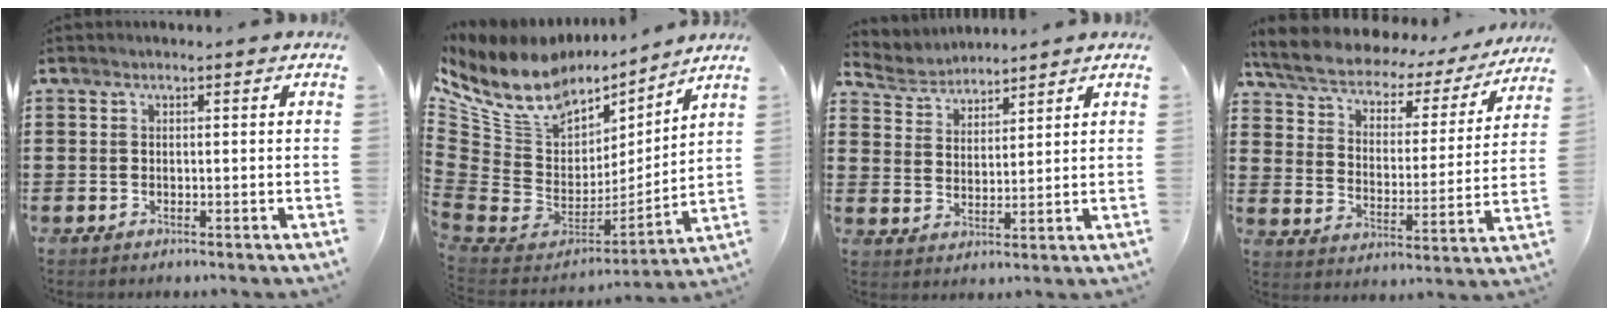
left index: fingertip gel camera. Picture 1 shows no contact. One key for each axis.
{"total": 11.3, "fx": 7.1, "fy": 7.0, "fz": 5.4, "tx": -0.160, "ty": -0.054, "tz": 0.126}
{"total": 4.0, "fx": 3.8, "fy": 1.2, "fz": -0.3, "tx": -0.015, "ty": -0.015, "tz": 0.068}
{"total": 5.6, "fx": 4.9, "fy": 1.8, "fz": 2.1, "tx": -0.065, "ty": -0.038, "tz": 0.080}